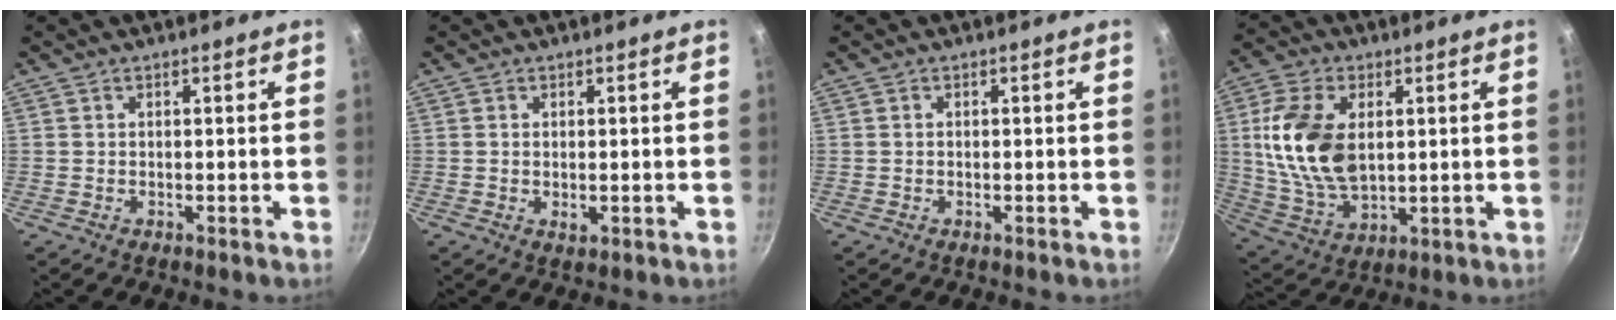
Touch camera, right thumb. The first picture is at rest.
{"total": 1.5, "force": [0.0, 0.9, 1.2], "torque": [-0.020, -0.002, 0.001]}
{"total": 0.6, "force": [0.0, 0.4, 0.4], "torque": [-0.008, 0.003, -0.001]}
{"total": 16.2, "force": [2.5, 9.8, 12.7], "torque": [-0.230, -0.010, 0.057]}